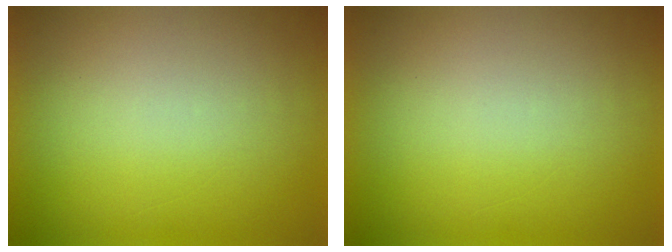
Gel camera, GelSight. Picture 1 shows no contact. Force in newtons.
{"total": 1.0}